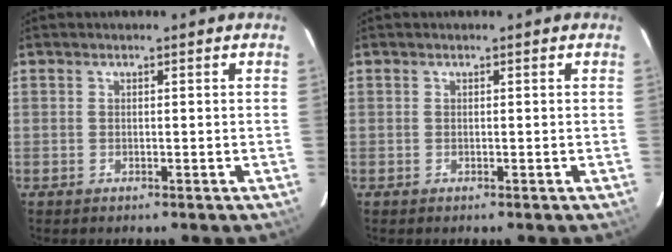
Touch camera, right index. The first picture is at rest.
{"total": 0.0}